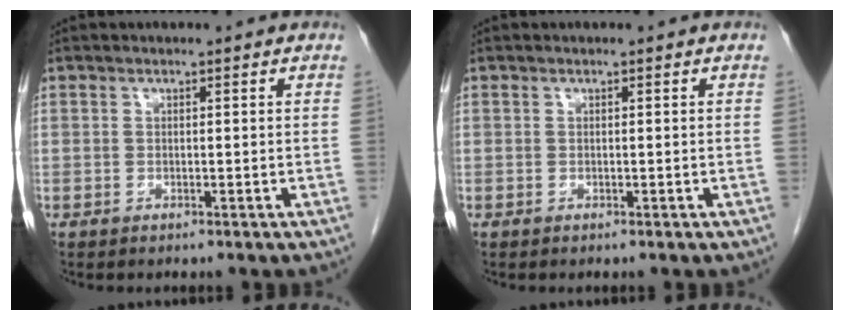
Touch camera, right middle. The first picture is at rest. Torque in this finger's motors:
{"motor_torque": [-0.16, 0.14, 0.03, -0.01]}